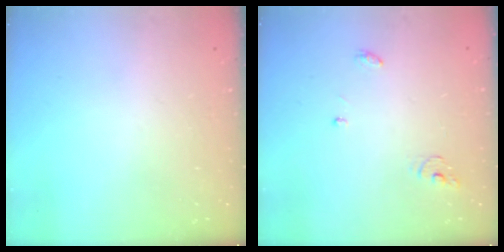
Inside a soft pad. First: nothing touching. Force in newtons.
{"total": 3.9, "press": 3.9, "slide": 0.2}